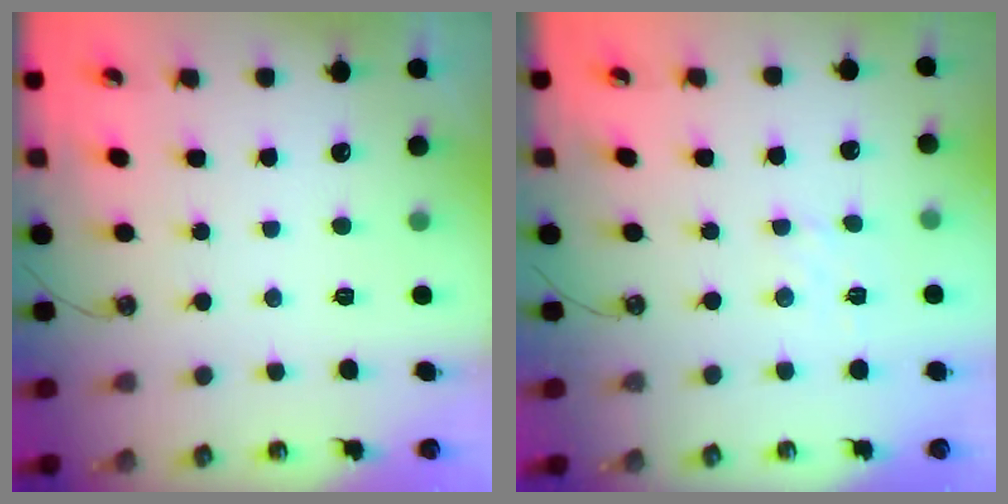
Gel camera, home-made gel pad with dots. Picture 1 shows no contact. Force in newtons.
{"total": 2.2, "press": 2.1, "slide": 0.5}